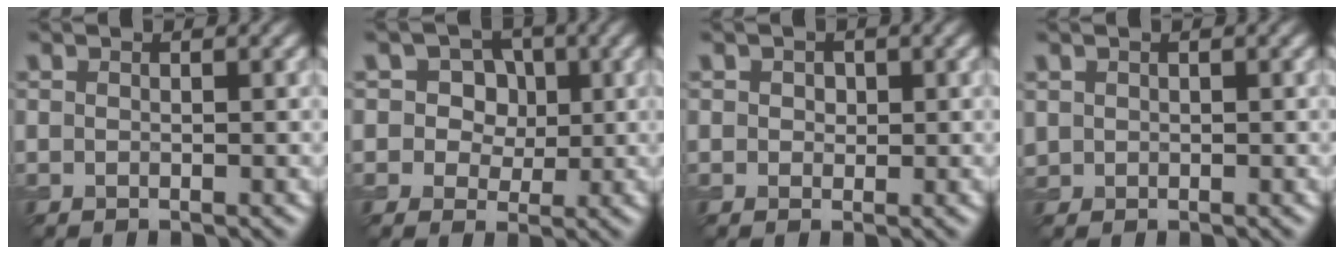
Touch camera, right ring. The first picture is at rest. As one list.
[{"total": 5.7, "force": [2.1, 4.6, 2.5], "torque": [-0.030, 0.025, 0.016]}, {"total": 1.1, "force": [0.4, 0.9, 0.3], "torque": [-0.001, 0.004, 0.005]}, {"total": 0.7, "force": [0.4, 0.6, 0.1], "torque": [0.001, 0.001, 0.010]}]